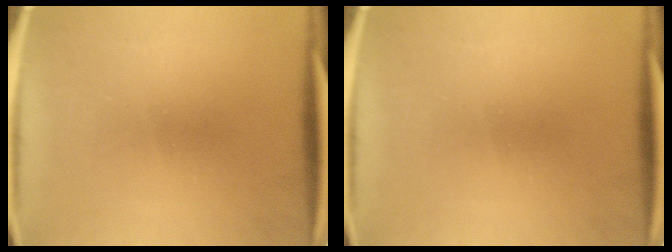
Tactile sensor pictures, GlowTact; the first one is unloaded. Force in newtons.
{"total": 0.0}